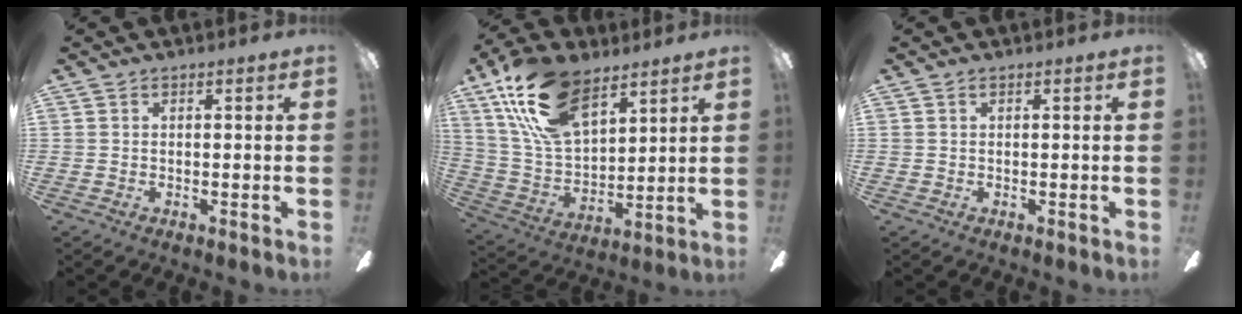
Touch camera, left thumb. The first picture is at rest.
{"total": 20.5, "force": [12.2, 10.7, 12.6], "torque": [-0.270, -0.045, 0.221]}
{"total": 0.0}